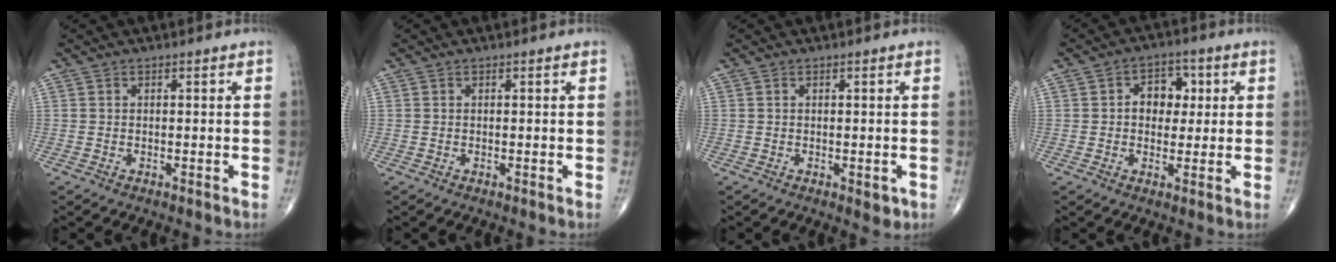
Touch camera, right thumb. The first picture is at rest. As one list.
[{"total": 0.0}, {"total": 1.9, "force": [-0.5, 0.9, 1.6], "torque": [-0.012, -0.003, -0.003]}, {"total": 6.5, "force": [1.2, 4.9, 4.1], "torque": [-0.022, 0.007, 0.013]}]